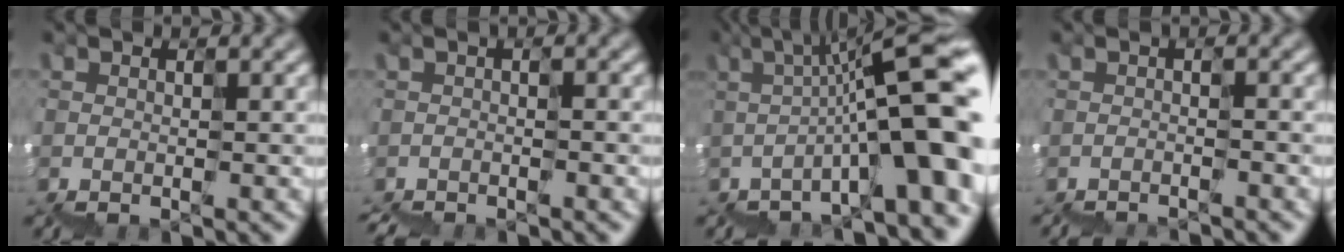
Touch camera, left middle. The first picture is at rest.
{"total": 2.2, "force": [-2.0, 0.3, 0.7], "torque": [-0.003, 0.002, -0.018]}
{"total": 13.9, "force": [-1.6, 3.5, 13.3], "torque": [-0.151, 0.038, -0.014]}
{"total": 2.1, "force": [-2.1, -0.1, 0.0], "torque": [0.008, 0.001, -0.027]}